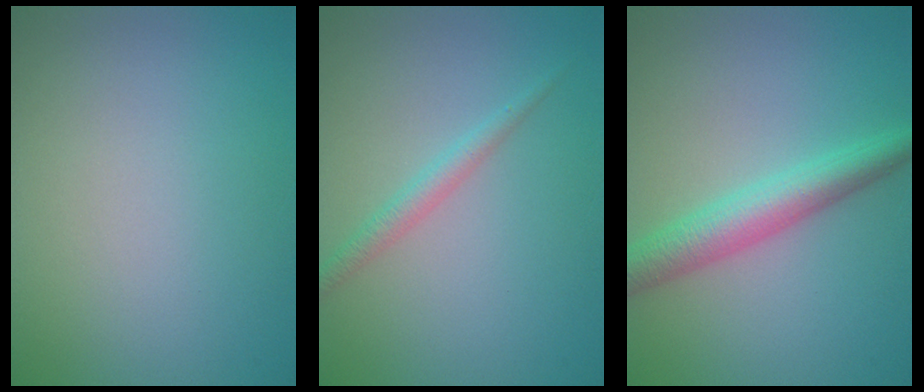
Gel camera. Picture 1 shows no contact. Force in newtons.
{"total": 1.6, "press": 1.6, "slide": 0.1}
{"total": 4.2, "press": 4.2, "slide": 0.1}